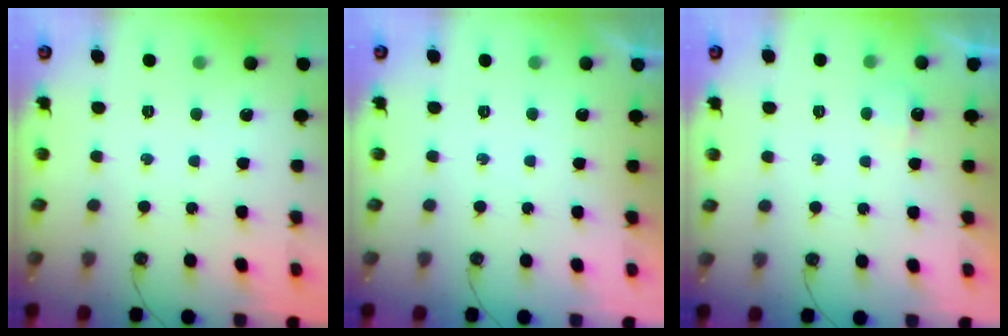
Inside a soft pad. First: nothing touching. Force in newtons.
{"total": 0.0}
{"total": 2.5, "press": 2.4, "slide": 0.5}